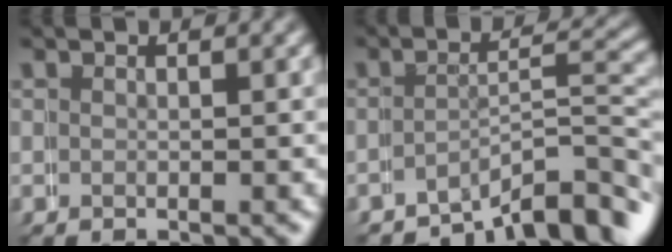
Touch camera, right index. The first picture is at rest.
{"total": 6.4, "force": [-4.8, 1.9, 3.8], "torque": [-0.043, -0.004, -0.069]}